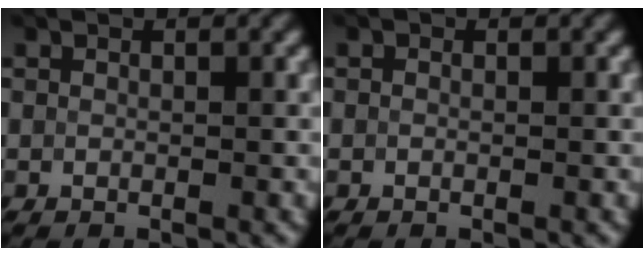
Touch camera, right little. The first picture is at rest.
{"total": 0.5, "force": [0.3, 0.4, 0.2], "torque": [-0.004, 0.003, -0.003]}